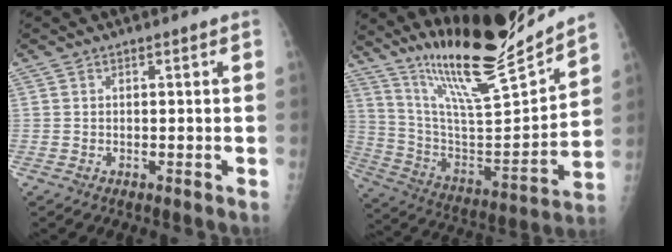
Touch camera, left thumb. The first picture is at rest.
{"total": 22.2, "force": [18.9, 1.7, 11.6], "torque": [-0.168, -0.111, 0.333]}